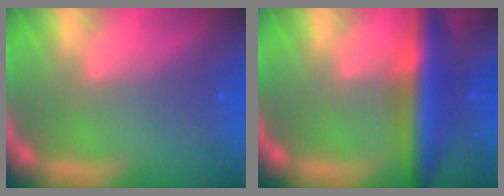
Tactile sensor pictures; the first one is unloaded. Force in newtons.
{"total": 7.0}